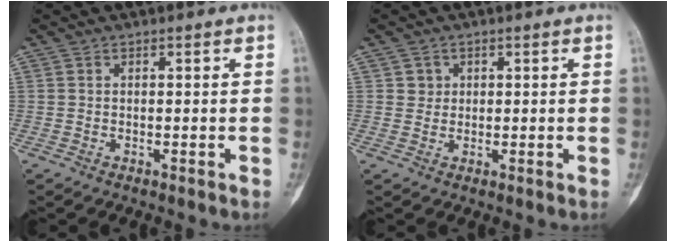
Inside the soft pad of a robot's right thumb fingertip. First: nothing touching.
{"total": 2.0, "force": [0.6, 1.9, 0.2], "torque": [0.010, 0.001, 0.005]}